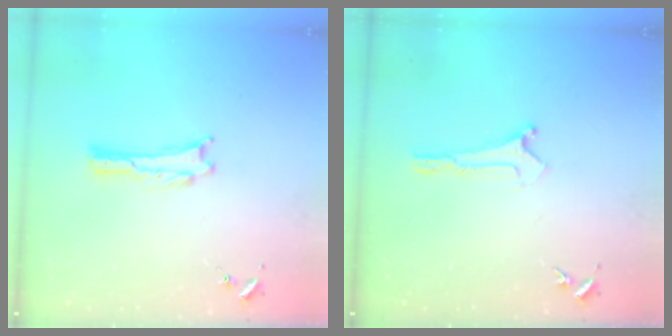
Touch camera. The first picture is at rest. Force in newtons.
{"total": 0.0}